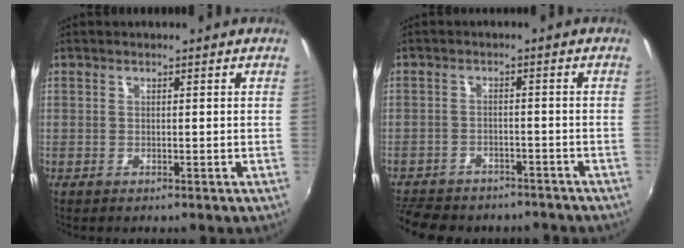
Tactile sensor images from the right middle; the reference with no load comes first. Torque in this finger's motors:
{"motor_torque": [1.03, -1.10, 0.49, 0.16]}